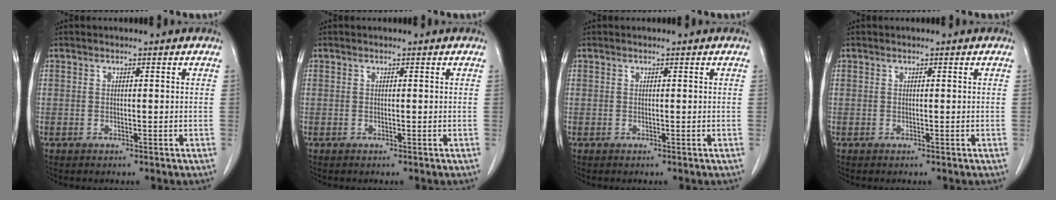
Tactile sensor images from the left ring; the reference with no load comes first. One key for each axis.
{"total": 0.0}
{"total": 0.0}
{"total": 0.0}